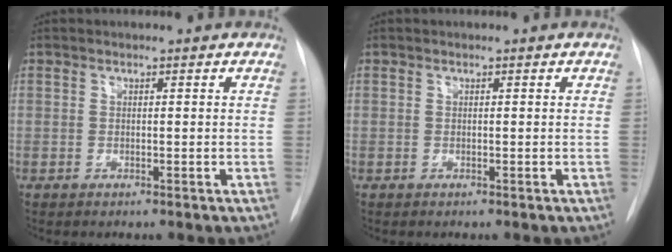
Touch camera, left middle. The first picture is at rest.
{"total": 0.0}